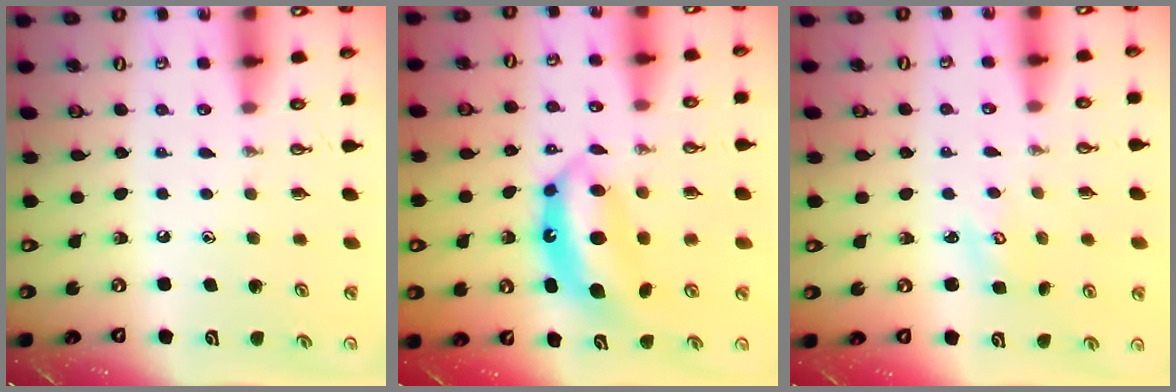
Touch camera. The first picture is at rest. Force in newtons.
{"total": 7.3, "press": 7.3, "slide": 0.5}
{"total": 2.3, "press": 2.3, "slide": 0.2}